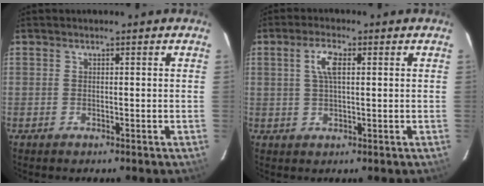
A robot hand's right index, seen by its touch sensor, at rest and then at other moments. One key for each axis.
{"total": 4.3, "fx": 1.2, "fy": 1.6, "fz": 3.8, "tx": -0.074, "ty": 0.009, "tz": 0.024}